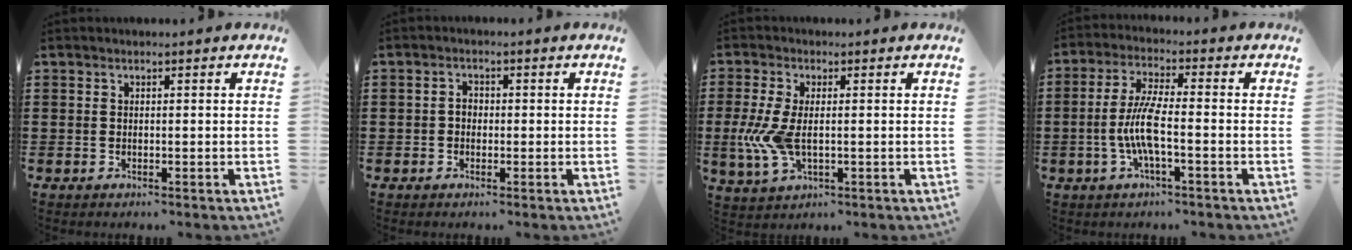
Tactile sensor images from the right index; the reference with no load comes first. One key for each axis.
{"total": 1.6, "fx": -0.3, "fy": 1.2, "fz": 1.0, "tx": -0.021, "ty": 0.004, "tz": -0.007}
{"total": 7.1, "fx": -0.6, "fy": 3.3, "fz": 6.3, "tx": -0.154, "ty": -0.011, "tz": -0.014}
{"total": 6.9, "fx": -1.8, "fy": 1.5, "fz": 6.5, "tx": -0.146, "ty": -0.009, "tz": -0.042}